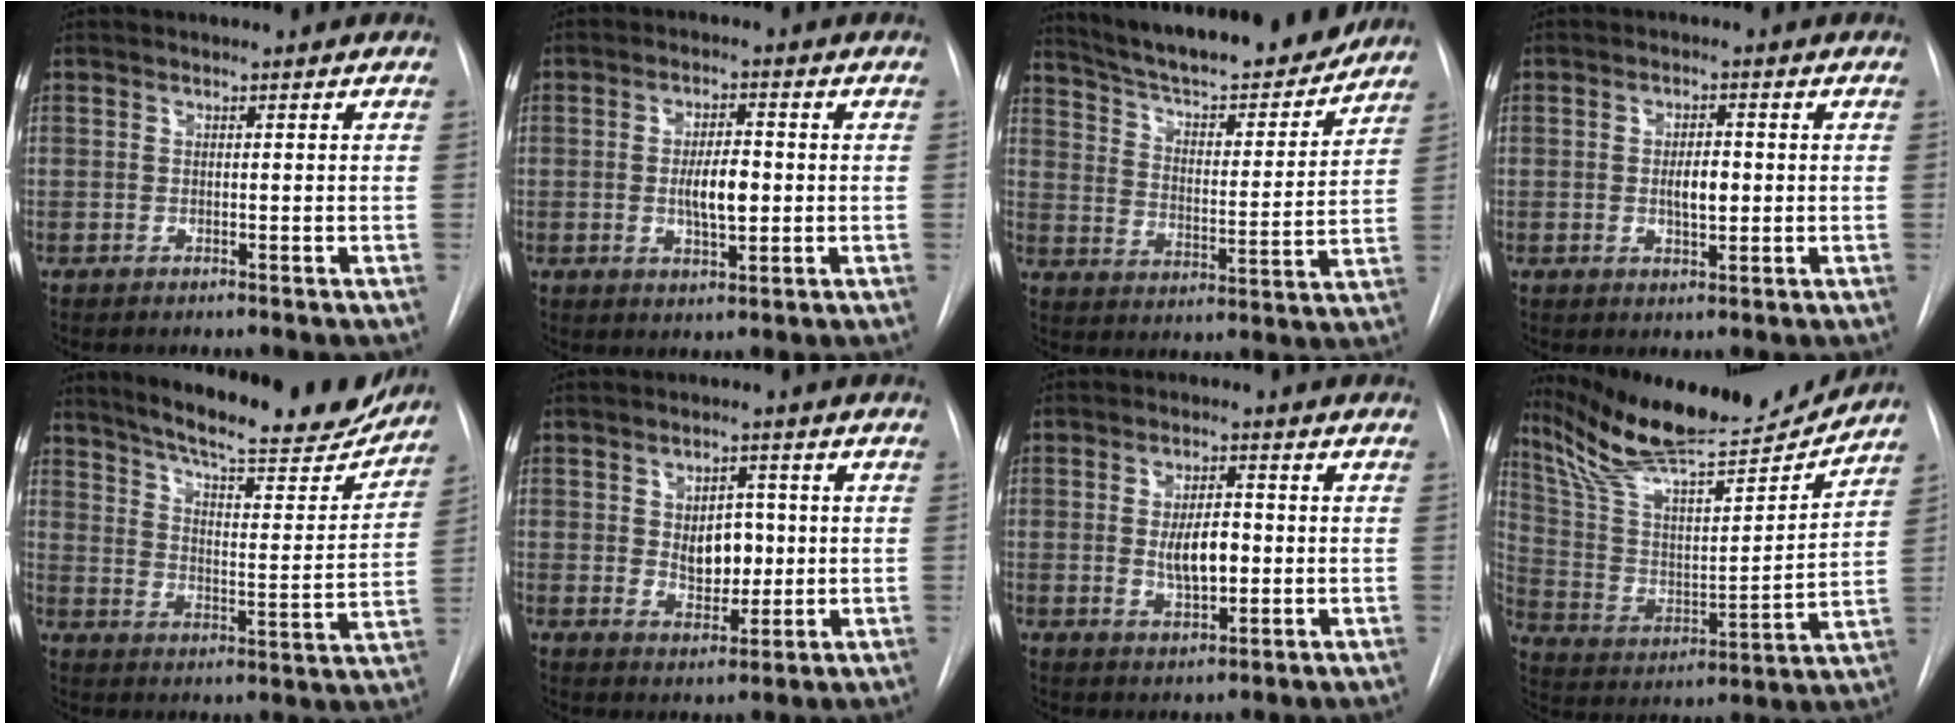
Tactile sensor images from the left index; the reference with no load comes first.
{"total": 5.8, "force": [-1.1, 2.0, 5.4], "torque": [-0.096, -0.005, -0.014]}
{"total": 21.2, "force": [18.9, 3.5, 9.0], "torque": [-0.146, -0.016, 0.273]}
{"total": 3.9, "force": [-0.9, 1.5, 3.5], "torque": [-0.057, -0.007, -0.009]}
{"total": 20.7, "force": [18.2, 2.8, 9.4], "torque": [-0.142, -0.046, 0.244]}
{"total": 6.0, "force": [-0.3, 3.8, 4.6], "torque": [-0.064, -0.001, 0.006]}
{"total": 6.2, "force": [-1.1, 2.5, 5.5], "torque": [-0.099, -0.006, -0.013]}
{"total": 20.2, "force": [18.5, 1.3, 7.9], "torque": [-0.149, -0.028, 0.306]}